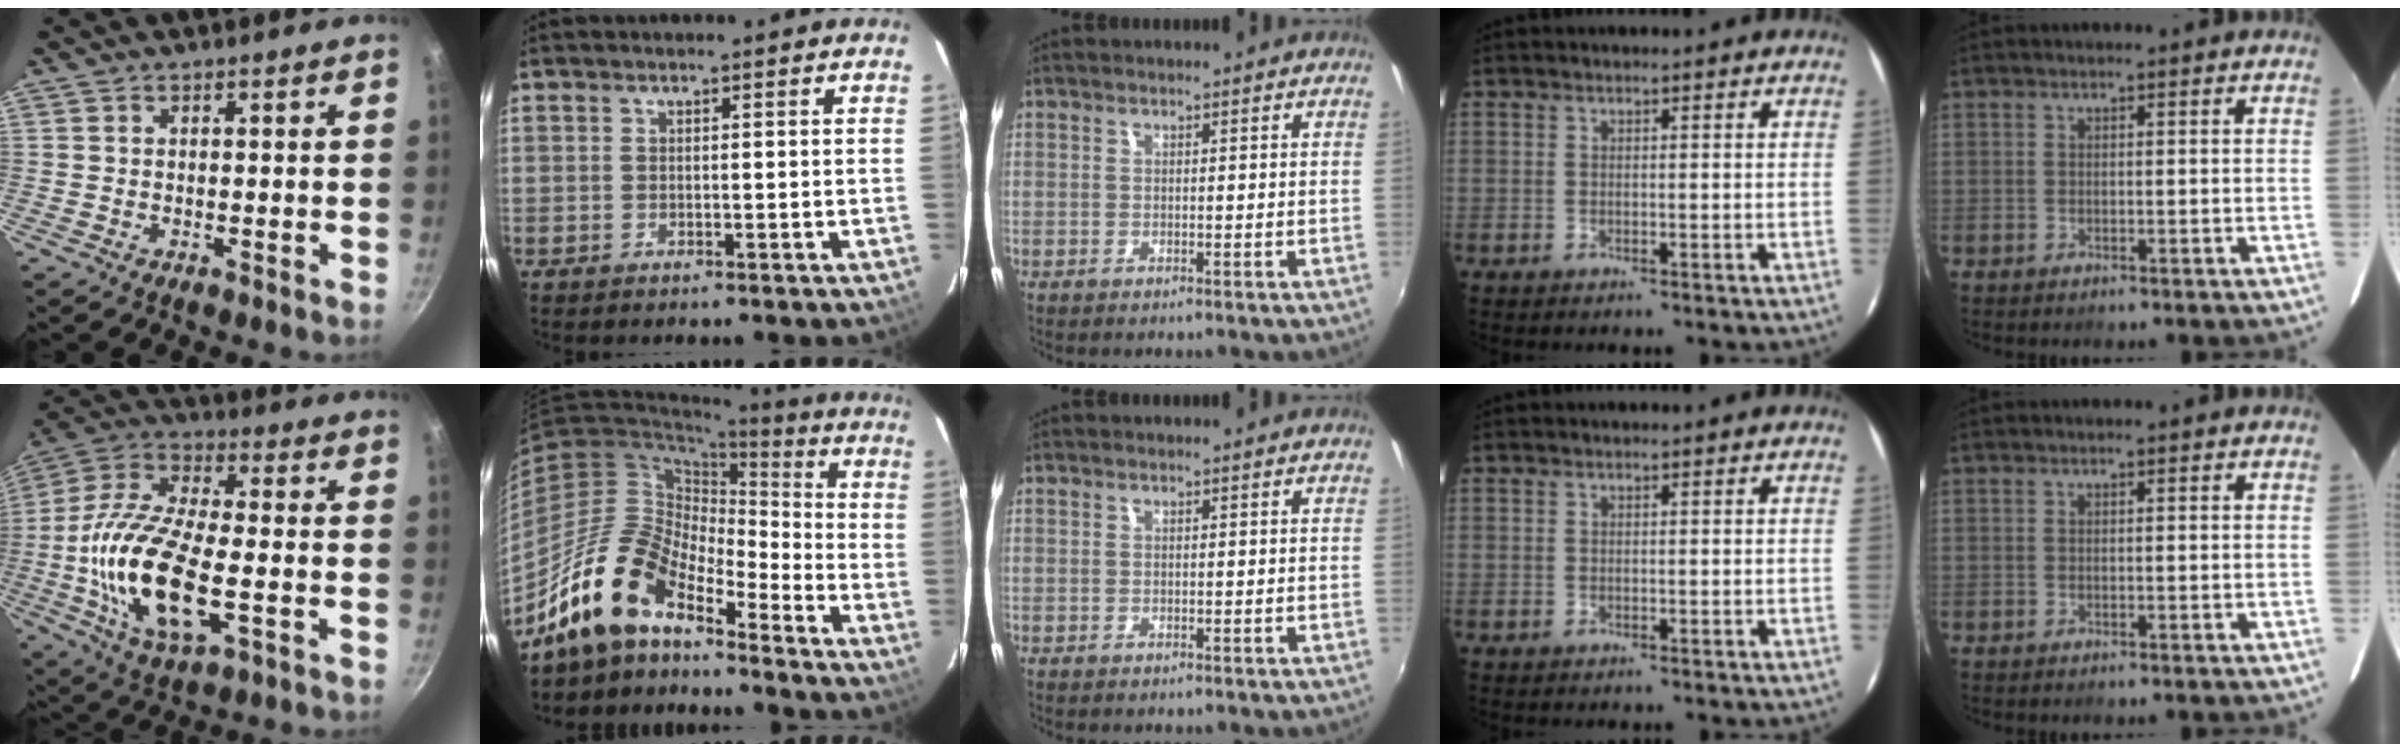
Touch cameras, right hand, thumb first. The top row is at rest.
{"thumb": {"total": 20.9, "force": [-4.1, 8.8, 18.5], "torque": [-0.362, 0.016, -0.090]}, "index": {"total": 14.4, "force": [-12.0, 5.0, 6.2], "torque": [-0.113, 0.011, -0.238]}}